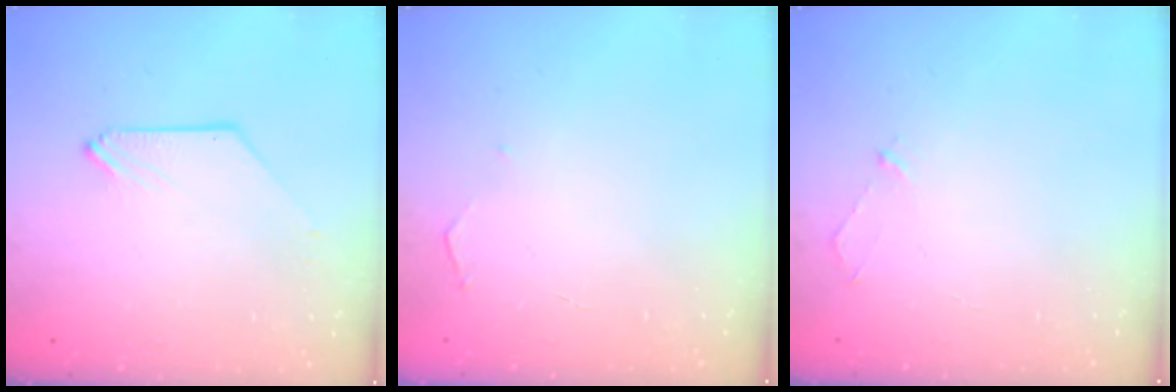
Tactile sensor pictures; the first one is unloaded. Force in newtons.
{"total": 2.8, "press": 2.8, "slide": 0.4}
{"total": 3.0, "press": 3.0, "slide": 0.3}